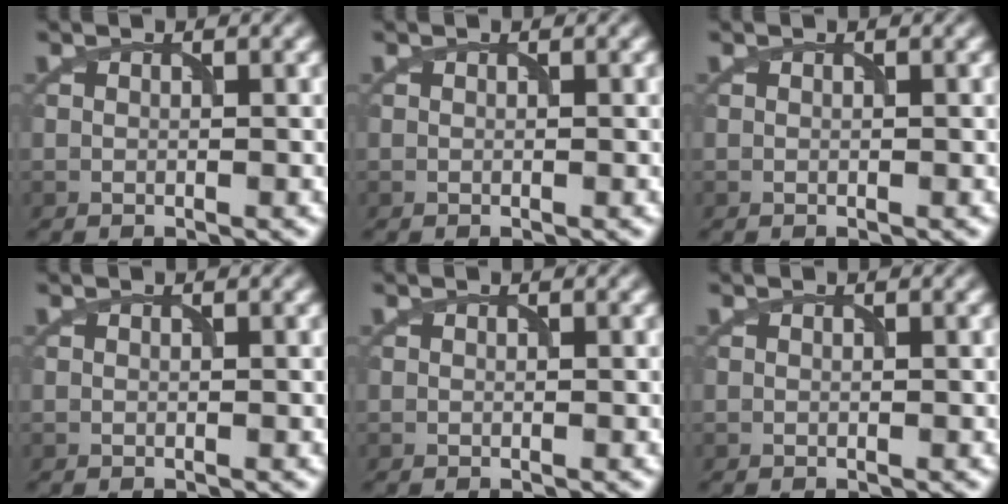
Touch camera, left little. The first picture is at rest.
{"total": 0.0}
{"total": 0.0}
{"total": 0.0}
{"total": 0.0}
{"total": 0.0}